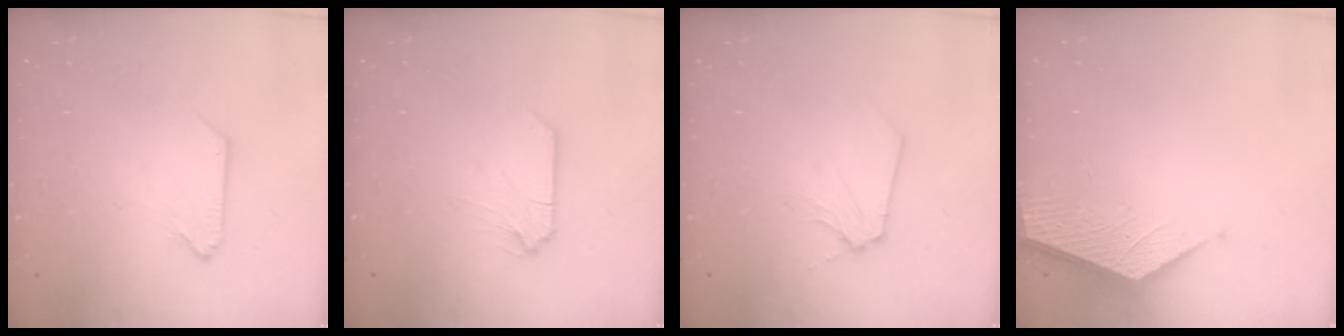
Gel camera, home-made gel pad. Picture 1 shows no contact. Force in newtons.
{"total": 0.0}
{"total": 2.8, "press": 2.7, "slide": 0.4}
{"total": 2.2, "press": 2.2, "slide": 0.2}